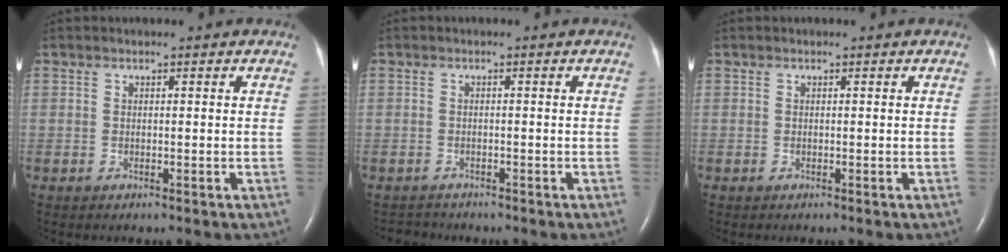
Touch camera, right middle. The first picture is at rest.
{"total": 1.7, "force": [-1.6, 0.4, -0.5], "torque": [0.004, -0.007, -0.025]}
{"total": 0.0}